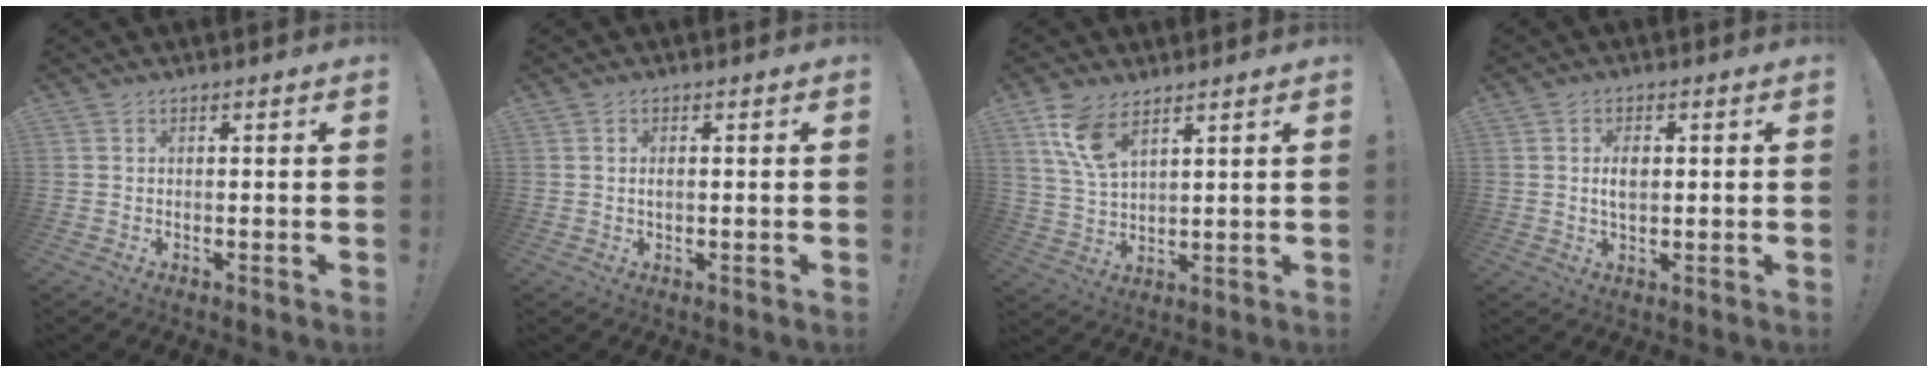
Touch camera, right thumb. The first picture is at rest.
{"total": 1.0, "force": [0.0, 0.6, 0.8], "torque": [-0.012, 0.001, -0.001]}
{"total": 9.5, "force": [6.0, 3.9, 6.2], "torque": [-0.125, -0.024, 0.113]}
{"total": 4.2, "force": [0.6, 2.4, 3.4], "torque": [-0.048, -0.001, 0.005]}